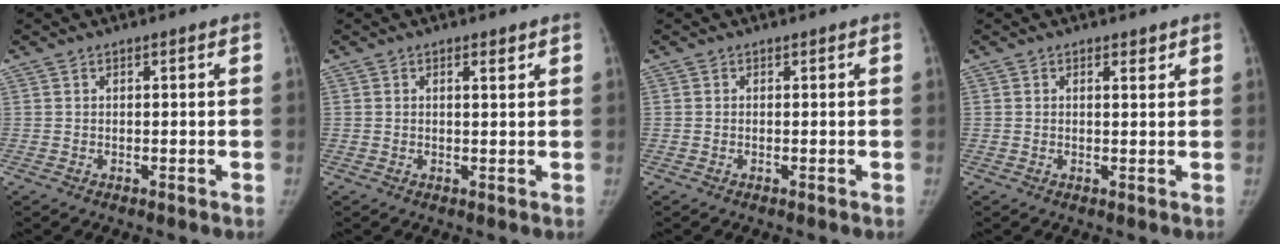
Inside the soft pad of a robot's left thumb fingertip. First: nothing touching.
{"total": 1.8, "force": [1.0, 0.4, 1.4], "torque": [-0.018, -0.004, 0.016]}
{"total": 0.0}
{"total": 1.6, "force": [1.0, 0.5, 1.1], "torque": [-0.010, -0.005, 0.016]}